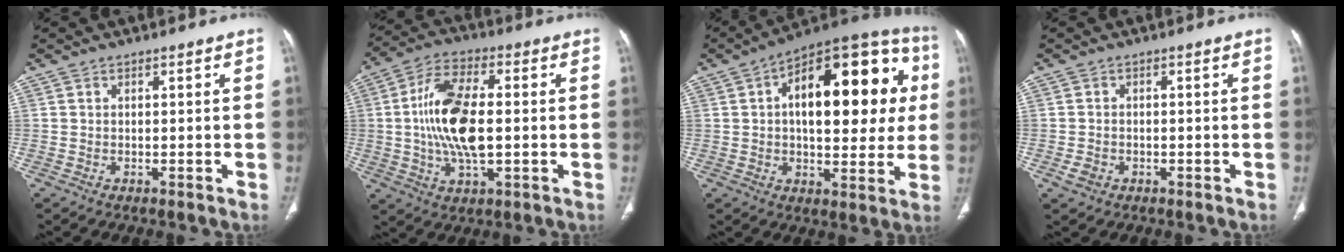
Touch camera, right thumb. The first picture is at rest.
{"total": 14.8, "force": [0.0, 6.7, 13.2], "torque": [-0.260, 0.008, -0.002]}
{"total": 25.9, "force": [4.9, 12.5, 22.2], "torque": [-0.274, 0.030, 0.061]}
{"total": 2.3, "force": [-0.9, 1.8, 1.1], "torque": [-0.017, 0.004, -0.012]}